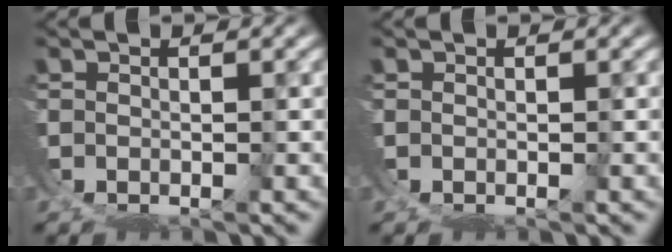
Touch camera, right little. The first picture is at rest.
{"total": 0.0}